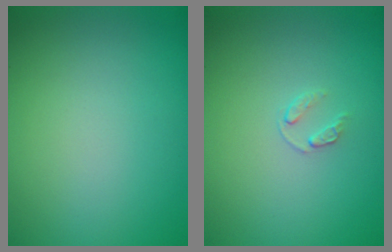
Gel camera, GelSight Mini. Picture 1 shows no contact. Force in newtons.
{"total": 0.8, "press": 0.5, "slide": 0.6}